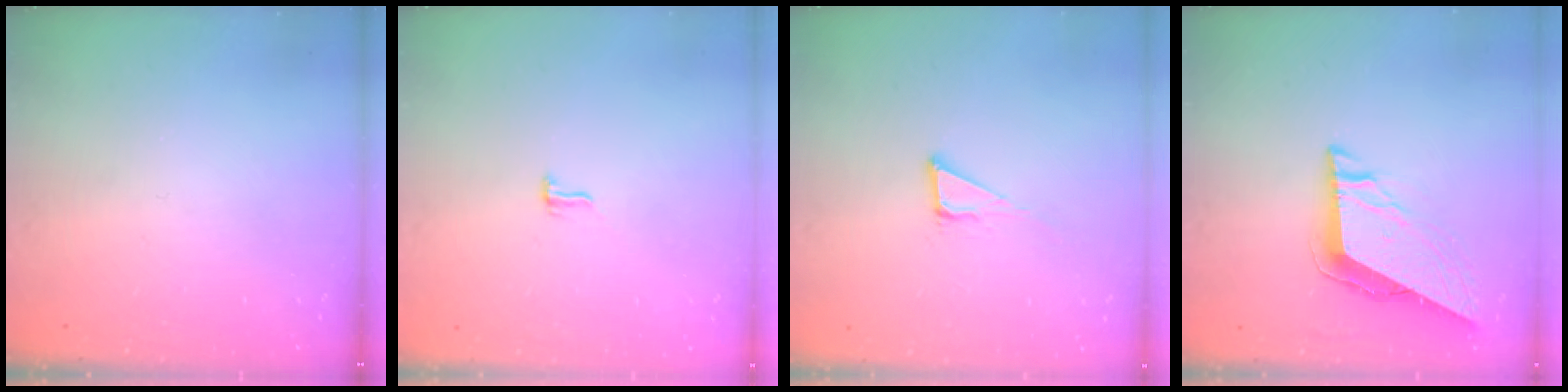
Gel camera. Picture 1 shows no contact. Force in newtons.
{"total": 5.1, "press": 4.7, "slide": 2.0}
{"total": 3.9, "press": 3.9, "slide": 0.2}
{"total": 8.6, "press": 8.5, "slide": 1.3}